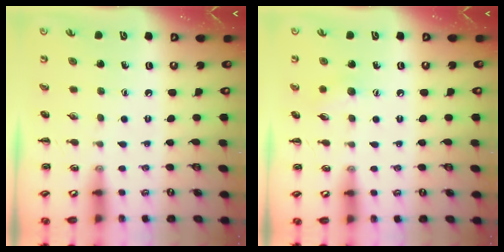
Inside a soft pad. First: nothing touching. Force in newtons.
{"total": 5.8, "press": 5.6, "slide": 1.4}